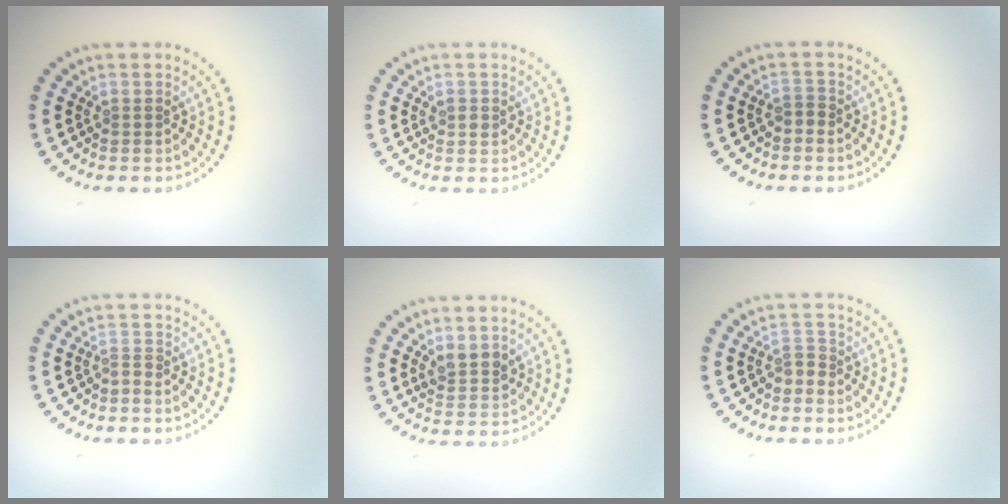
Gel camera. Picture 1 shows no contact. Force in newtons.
{"total": 1.0, "press": 1.0, "slide": 0.1}
{"total": 0.9, "press": 0.8, "slide": 0.5}
{"total": 0.9, "press": 0.4, "slide": 0.8}
{"total": 2.2, "press": 2.0, "slide": 1.0}
{"total": 1.3, "press": 0.9, "slide": 0.8}